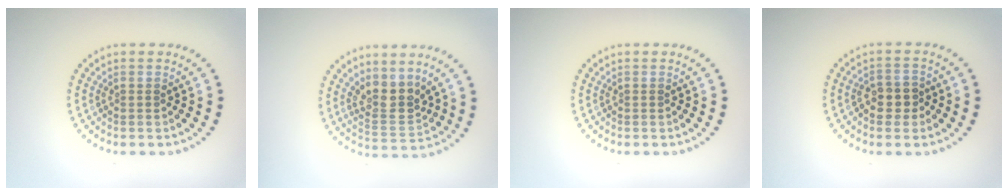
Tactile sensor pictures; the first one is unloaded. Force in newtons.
{"total": 3.1, "press": 2.5, "slide": 1.9}
{"total": 0.0}
{"total": 2.4, "press": 2.3, "slide": 0.7}